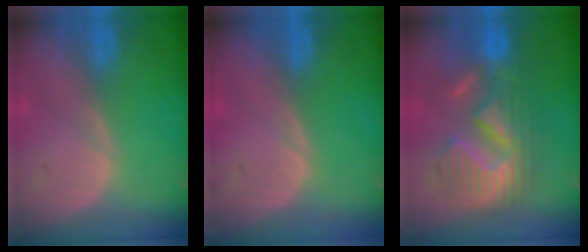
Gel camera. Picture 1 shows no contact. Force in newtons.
{"total": 0.0}
{"total": 9.9, "press": 9.9, "slide": 0.5}